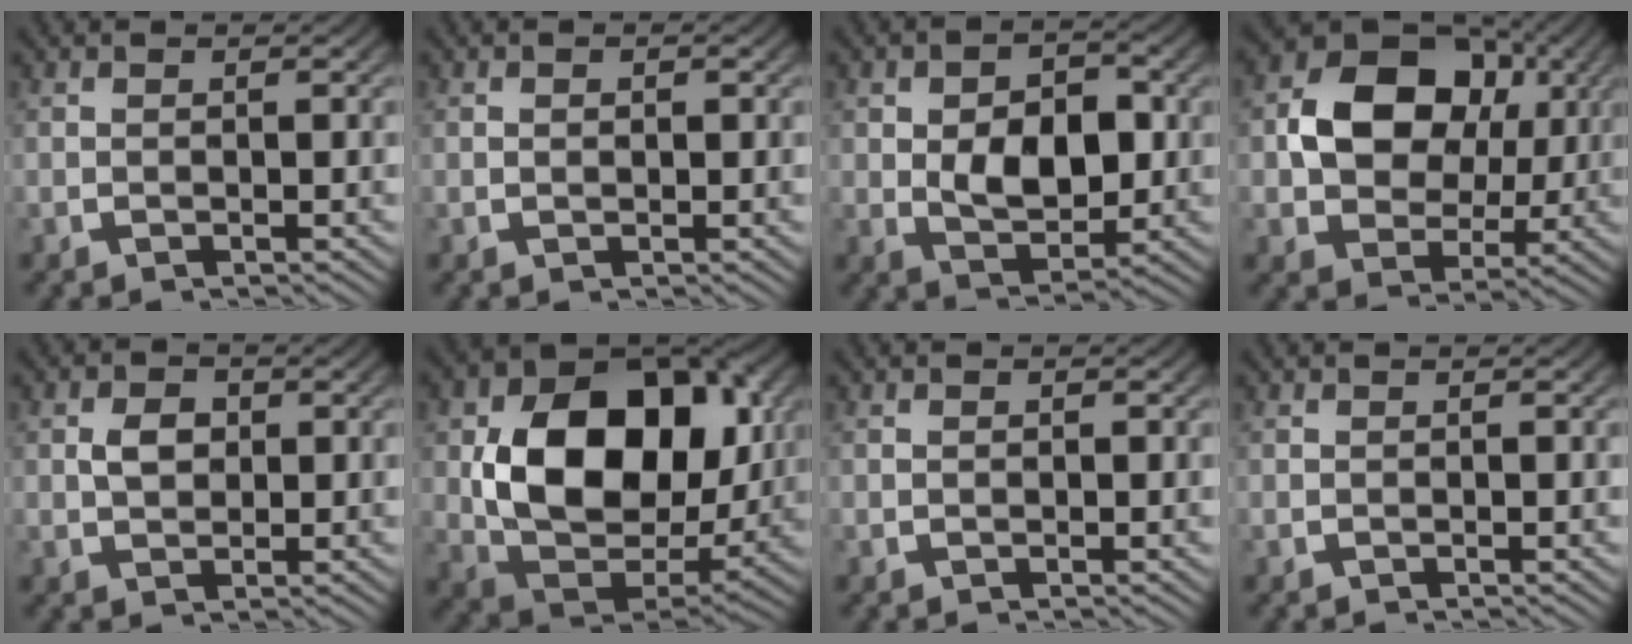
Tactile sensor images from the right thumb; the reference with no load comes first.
{"total": 0.5, "force": [0.1, 0.4, 0.4], "torque": [-0.006, -0.005, 0.003]}
{"total": 6.8, "force": [0.1, 4.5, 5.0], "torque": [-0.102, -0.033, 0.018]}
{"total": 11.1, "force": [1.6, 8.1, 7.4], "torque": [-0.152, -0.017, 0.030]}
{"total": 2.4, "force": [0.5, 1.7, 1.7], "torque": [-0.029, -0.005, 0.014]}
{"total": 16.8, "force": [1.1, 10.8, 12.8], "torque": [-0.261, -0.041, 0.032]}
{"total": 0.0}
{"total": 0.0}